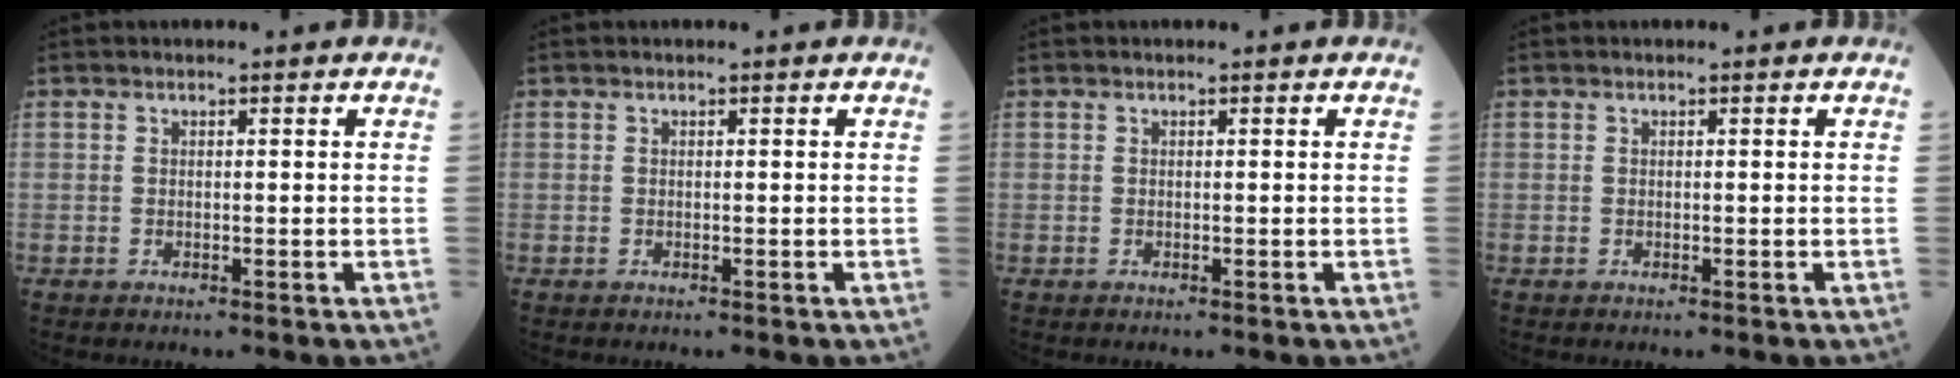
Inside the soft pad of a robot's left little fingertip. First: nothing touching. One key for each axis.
{"total": 0.0}
{"total": 0.0}
{"total": 0.0}